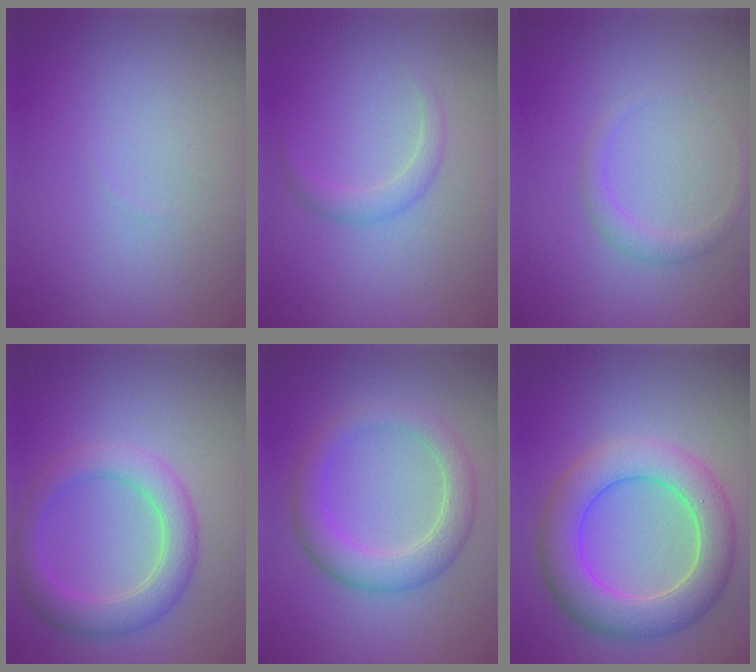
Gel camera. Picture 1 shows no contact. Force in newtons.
{"total": 1.4, "press": 1.4, "slide": 0.1}
{"total": 1.3, "press": 1.3, "slide": 0.0}
{"total": 2.9, "press": 2.9, "slide": 0.3}
{"total": 4.2, "press": 4.2, "slide": 0.4}
{"total": 6.9, "press": 6.9, "slide": 0.2}